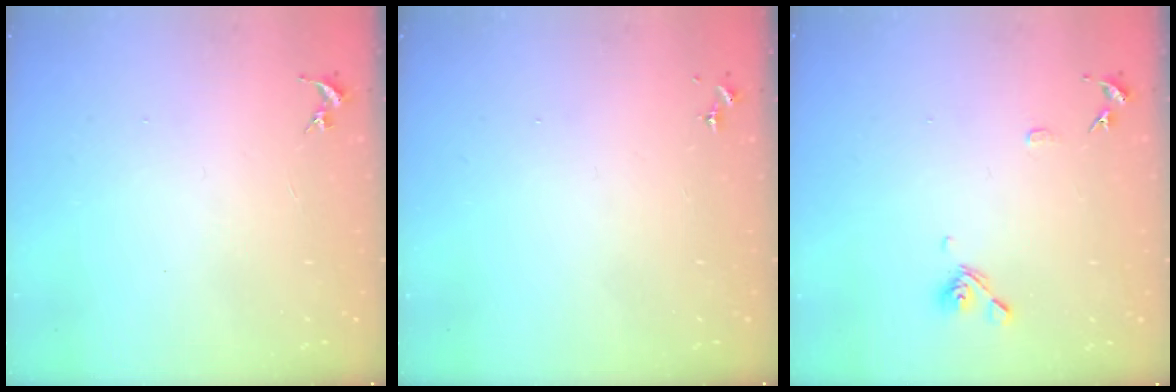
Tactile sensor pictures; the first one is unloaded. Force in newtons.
{"total": 0.0}
{"total": 8.6, "press": 8.4, "slide": 1.6}